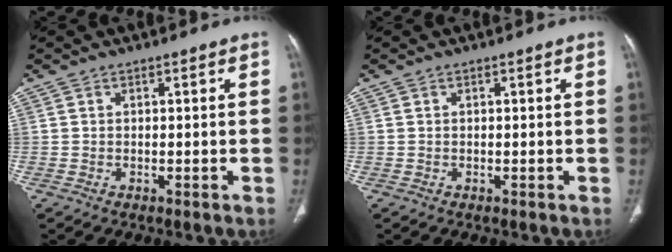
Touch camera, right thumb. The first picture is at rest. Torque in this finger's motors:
{"motor_torque": [0.09, -0.03, 0.19, 0.06, 0.07]}